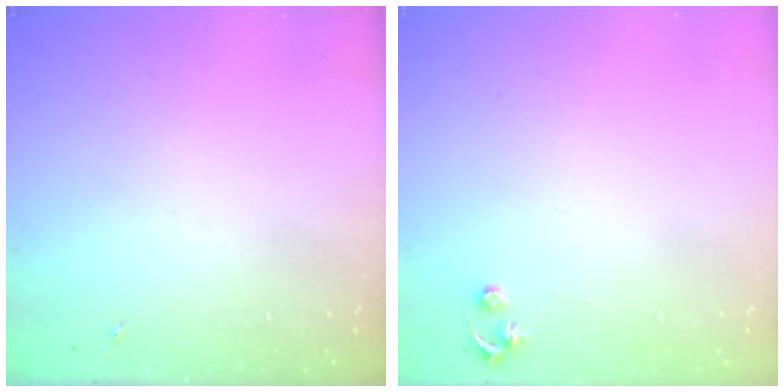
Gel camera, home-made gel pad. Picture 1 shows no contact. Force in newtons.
{"total": 3.5, "press": 3.5, "slide": 0.3}